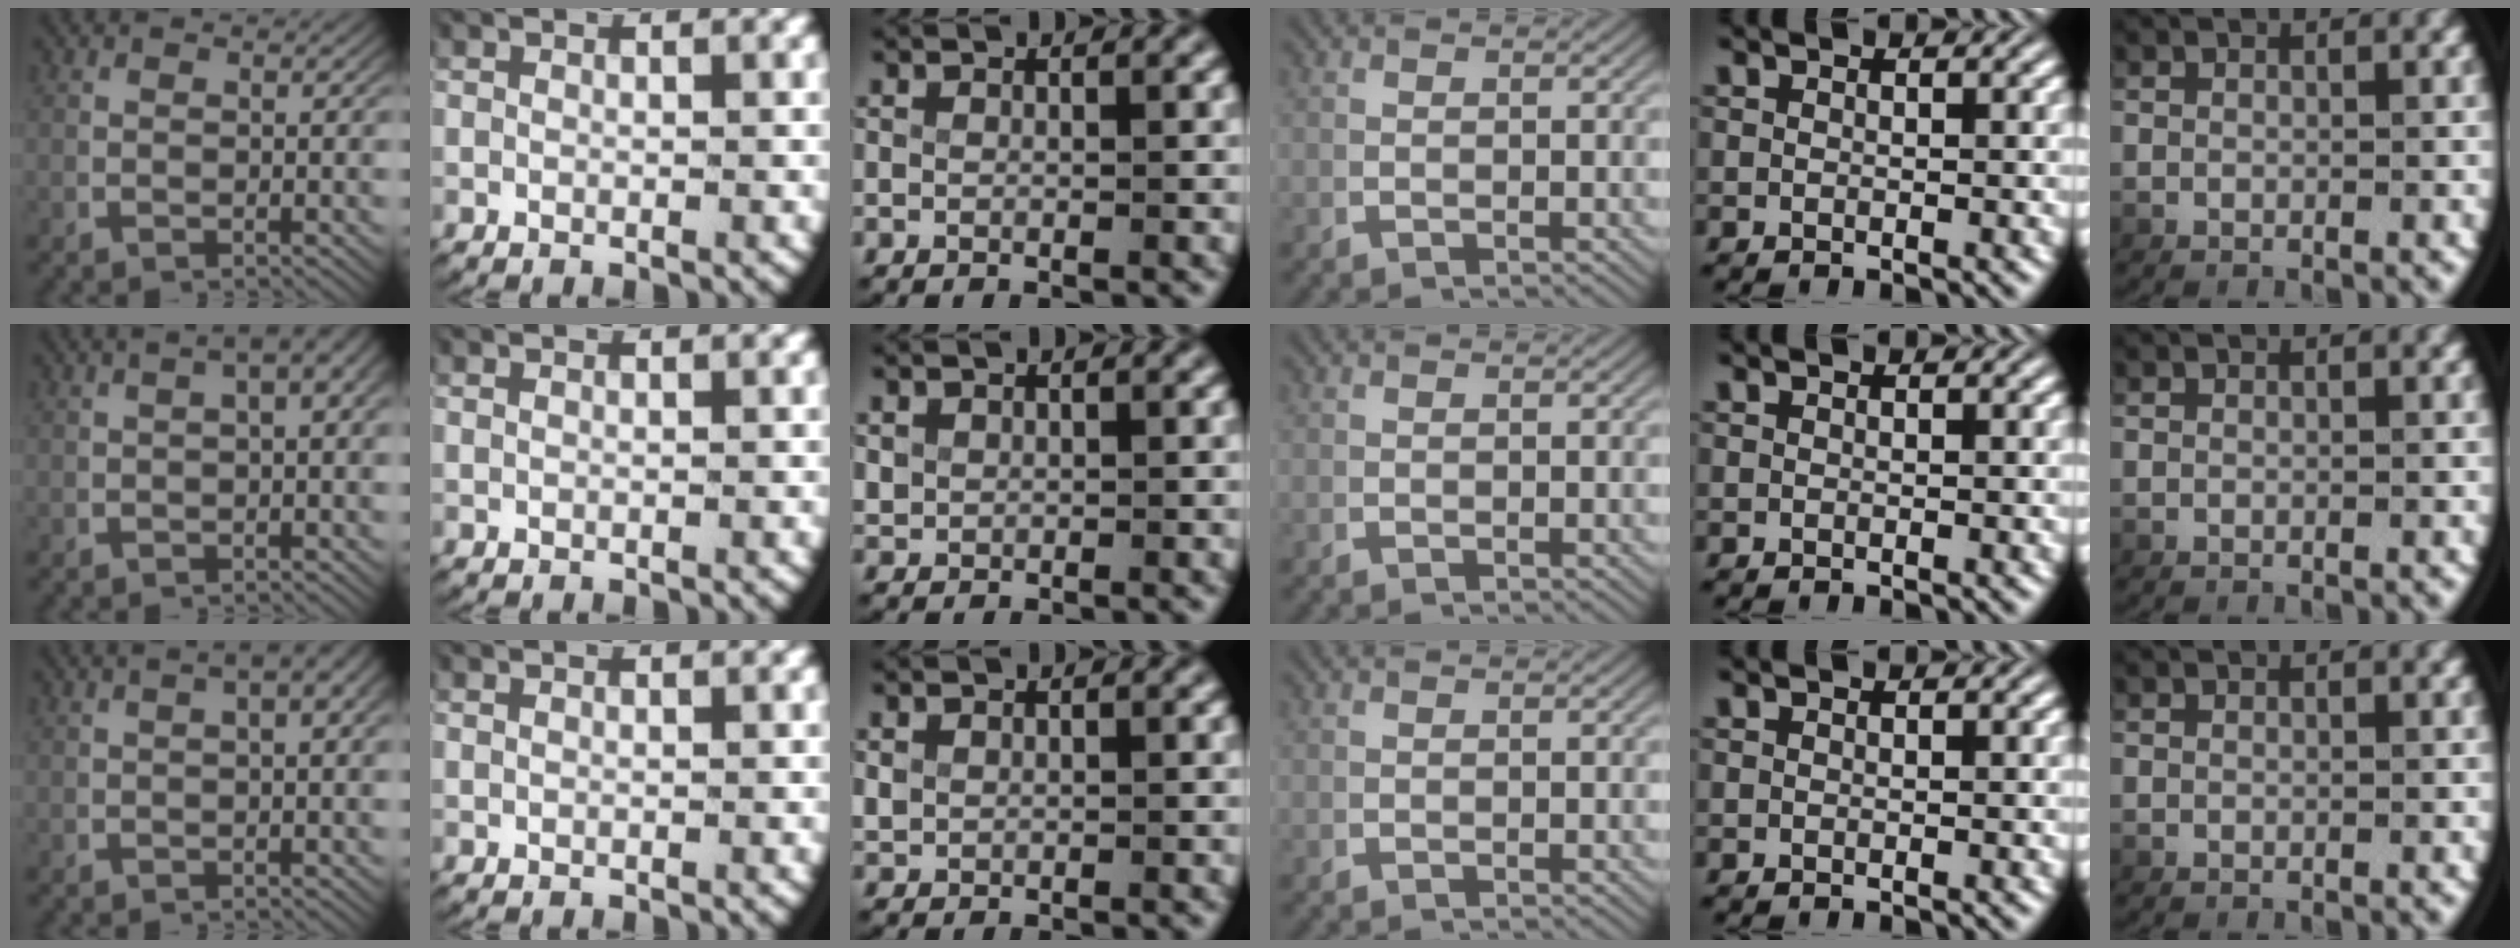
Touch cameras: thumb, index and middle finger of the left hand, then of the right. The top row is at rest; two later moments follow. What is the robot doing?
{"motion": "lift_and_place", "object": "router"}